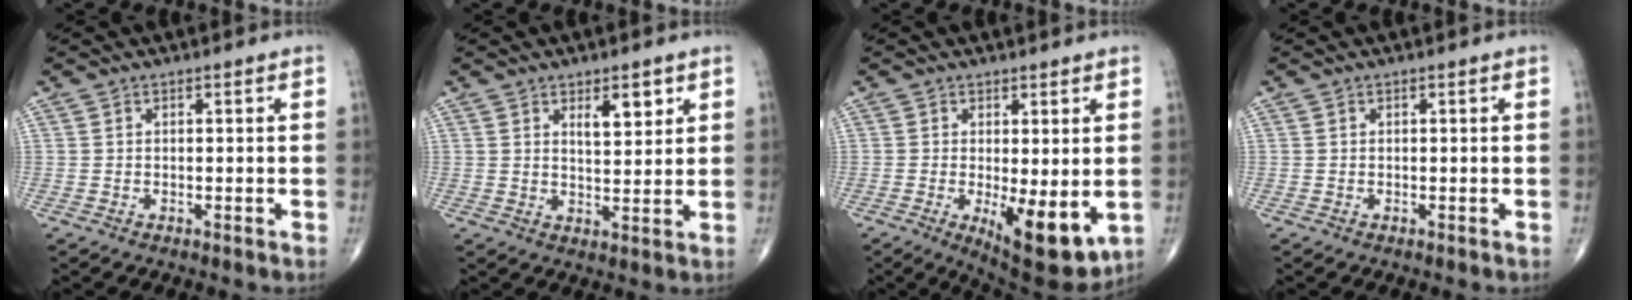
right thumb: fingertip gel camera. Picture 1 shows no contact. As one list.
[{"total": 5.4, "force": [2.7, 2.1, 4.1], "torque": [-0.052, -0.021, 0.045]}, {"total": 10.6, "force": [-2.0, 3.7, 9.7], "torque": [-0.133, -0.026, -0.017]}, {"total": 0.0}]